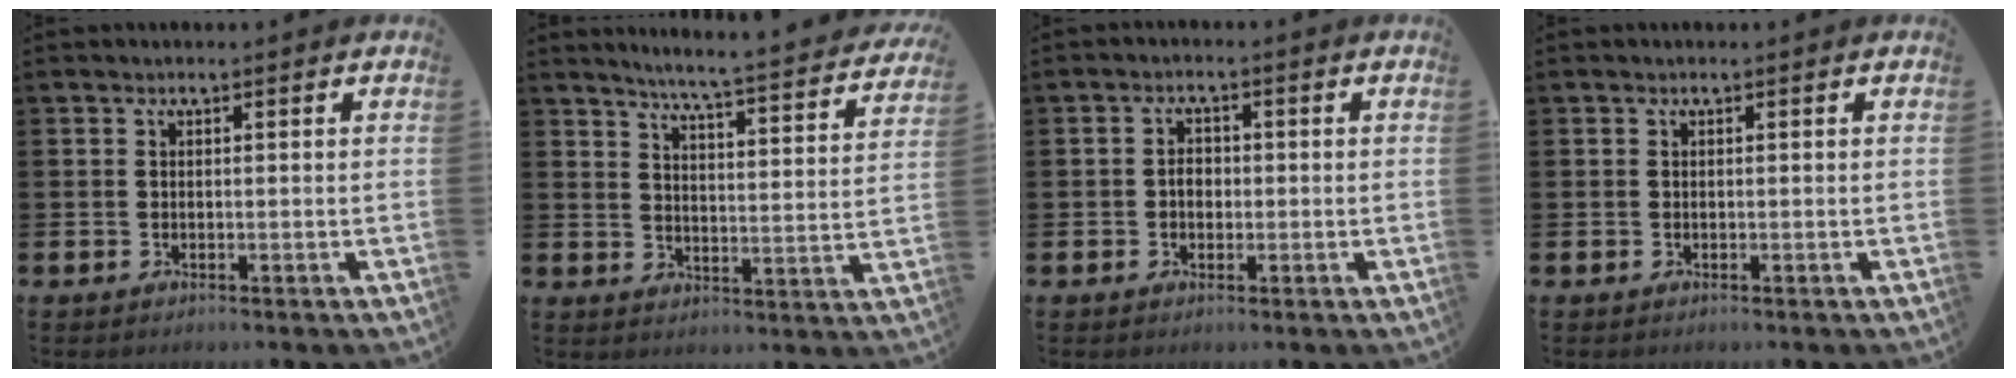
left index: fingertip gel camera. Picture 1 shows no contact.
{"total": 5.6, "force": [5.3, -0.5, 1.8], "torque": [-0.049, -0.050, 0.085]}
{"total": 2.2, "force": [-0.1, 1.6, 1.4], "torque": [-0.009, 0.000, -0.008]}
{"total": 0.0}